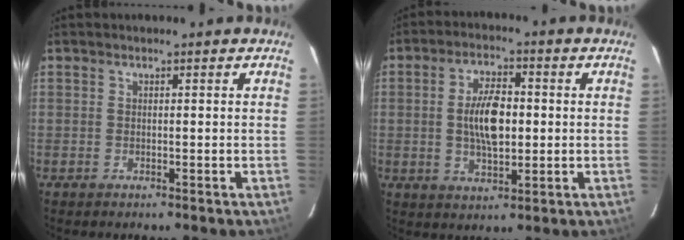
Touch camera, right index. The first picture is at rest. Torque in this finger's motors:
{"motor_torque": [2.14, 0.00, 0.49, 0.17]}